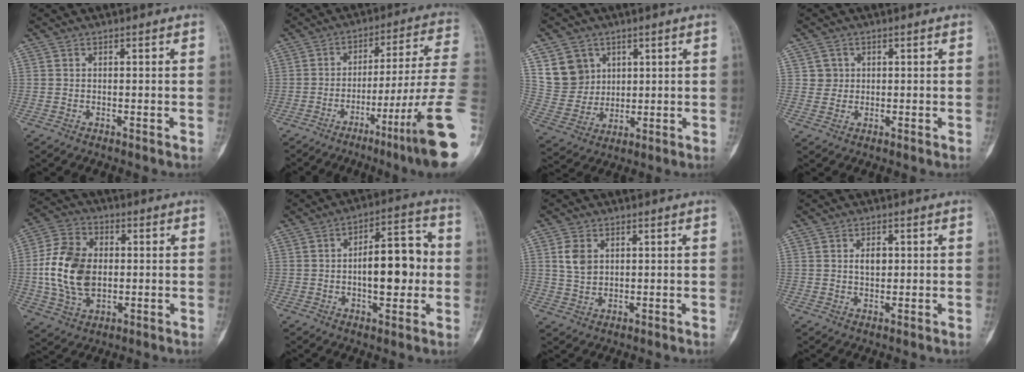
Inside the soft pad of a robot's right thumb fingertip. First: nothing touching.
{"total": 19.6, "force": [-8.3, 0.5, 17.8], "torque": [-0.226, 0.038, -0.125]}
{"total": 9.1, "force": [4.0, 7.8, 2.5], "torque": [-0.019, -0.021, 0.088]}
{"total": 2.4, "force": [0.7, 2.3, 0.0], "torque": [0.021, 0.001, 0.006]}
{"total": 14.3, "force": [-0.2, 9.9, 10.3], "torque": [-0.185, 0.008, -0.002]}
{"total": 13.4, "force": [-0.4, 6.2, 11.8], "torque": [-0.151, 0.026, -0.010]}
{"total": 4.7, "force": [1.4, 3.3, 3.0], "torque": [-0.046, -0.004, 0.032]}
{"total": 2.7, "force": [0.6, 1.8, 2.0], "torque": [-0.024, -0.001, 0.010]}